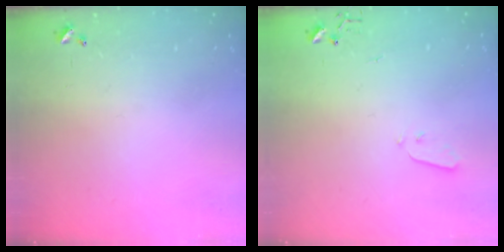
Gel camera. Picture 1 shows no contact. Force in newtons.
{"total": 3.2, "press": 3.2, "slide": 0.1}